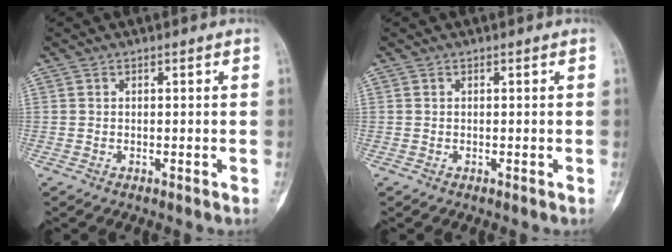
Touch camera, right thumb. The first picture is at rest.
{"total": 0.0}